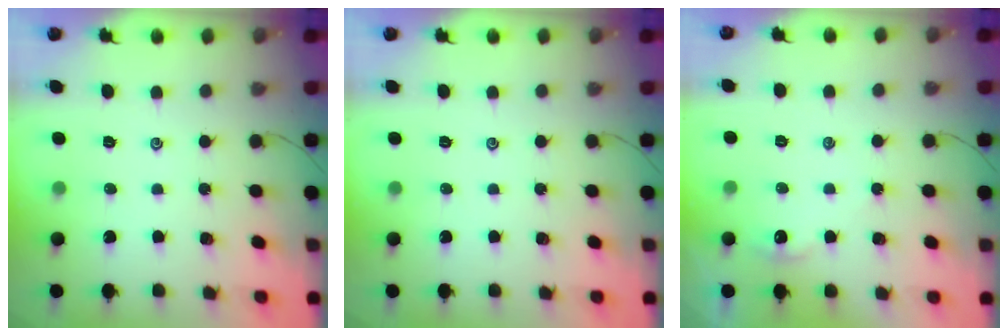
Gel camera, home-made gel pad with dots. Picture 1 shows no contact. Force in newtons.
{"total": 0.0}
{"total": 2.6, "press": 2.6, "slide": 0.3}